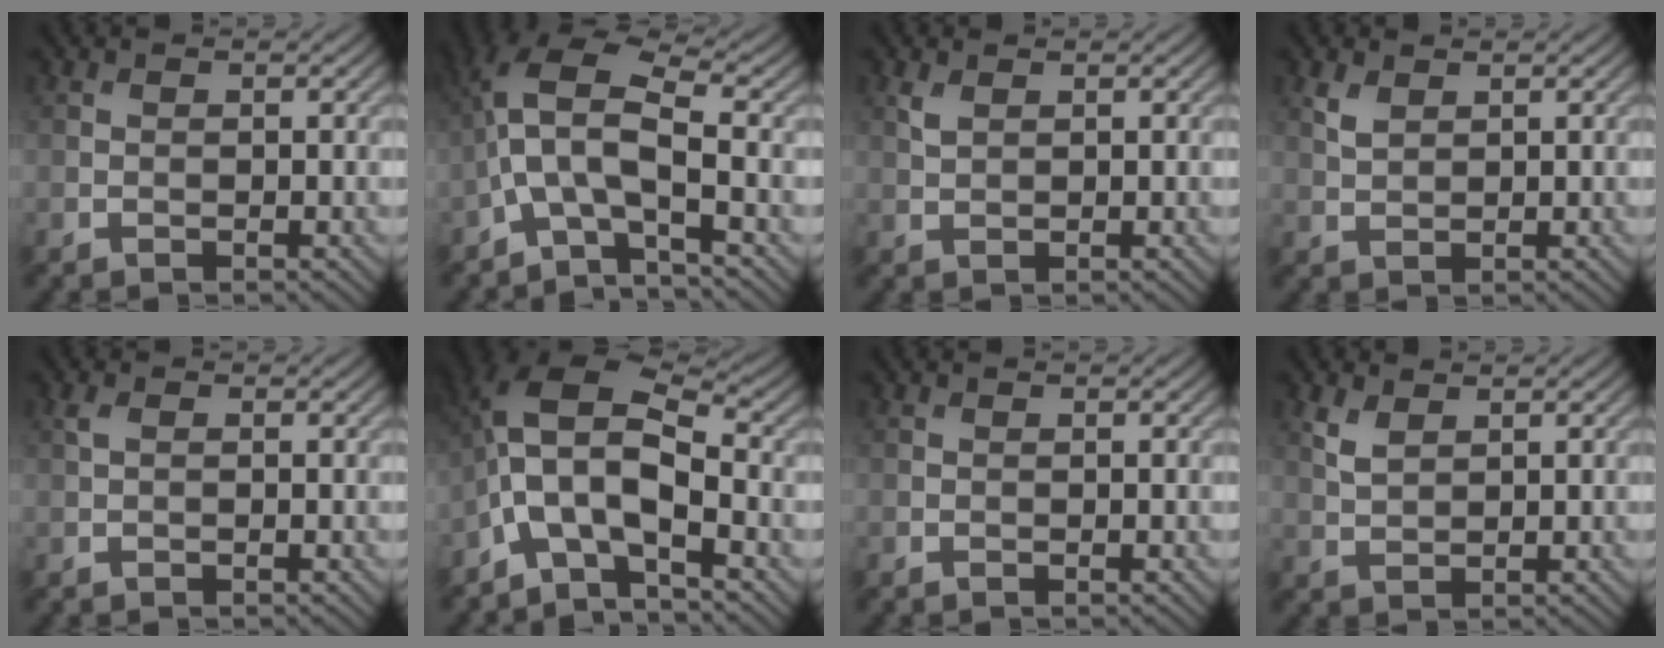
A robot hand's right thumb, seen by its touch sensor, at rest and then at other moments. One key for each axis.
{"total": 8.3, "fx": -2.1, "fy": 2.7, "fz": 7.5, "tx": -0.159, "ty": 0.015, "tz": -0.063}
{"total": 1.4, "fx": 0.8, "fy": 0.7, "fz": 0.9, "tx": -0.027, "ty": 0.001, "tz": 0.020}
{"total": 2.0, "fx": 1.3, "fy": 1.0, "fz": 1.1, "tx": -0.033, "ty": -0.001, "tz": 0.030}
{"total": 0.9, "fx": 0.2, "fy": 0.4, "fz": 0.8, "tx": -0.024, "ty": 0.003, "tz": 0.003}
{"total": 9.0, "fx": -3.4, "fy": 3.7, "fz": 7.4, "tx": -0.144, "ty": 0.008, "tz": -0.080}
{"total": 0.0}
{"total": 2.6, "fx": 1.5, "fy": 1.3, "fz": 1.6, "tx": -0.046, "ty": -0.001, "tz": 0.035}